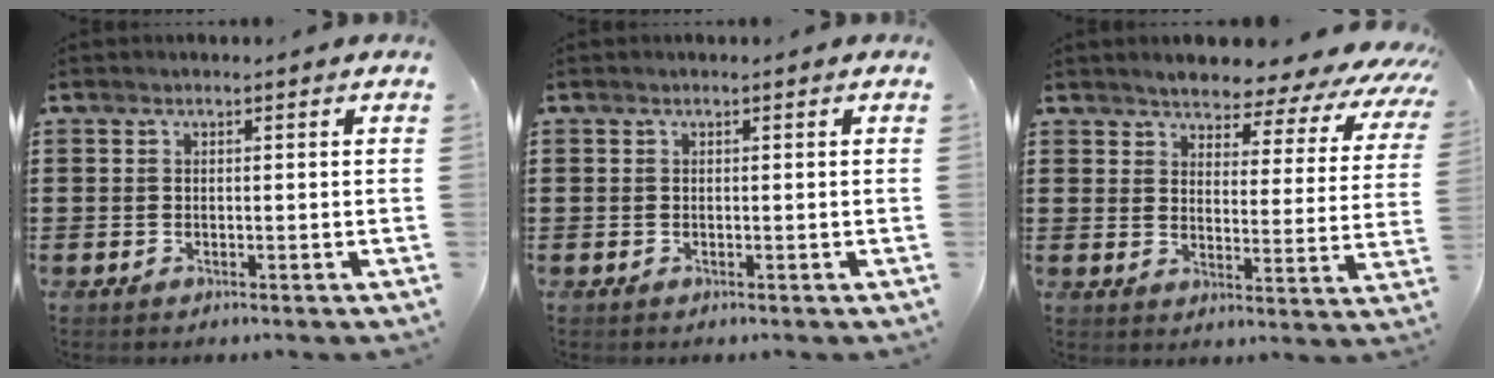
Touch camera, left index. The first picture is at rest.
{"total": 0.0}
{"total": 4.2, "force": [4.0, 1.0, 0.8], "torque": [-0.035, -0.034, 0.063]}